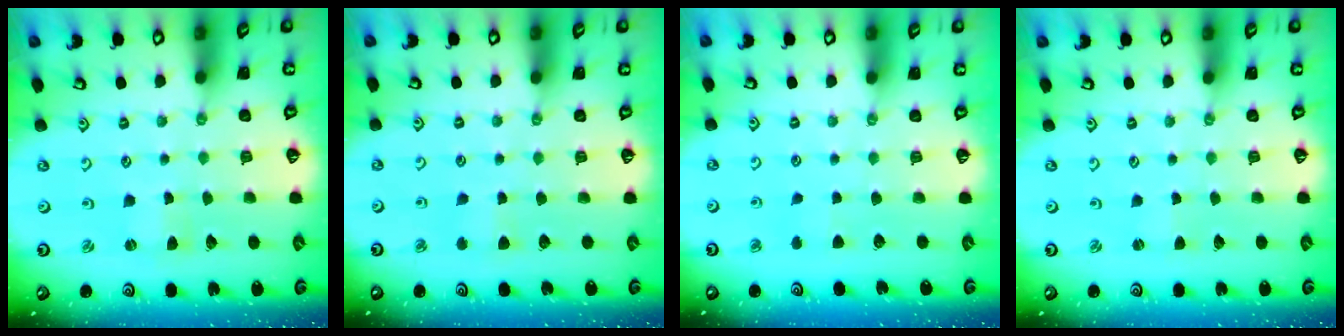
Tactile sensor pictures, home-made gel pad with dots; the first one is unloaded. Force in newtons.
{"total": 3.1, "press": 3.0, "slide": 0.5}
{"total": 3.0, "press": 3.0, "slide": 0.3}
{"total": 0.5, "press": 0.5, "slide": 0.0}